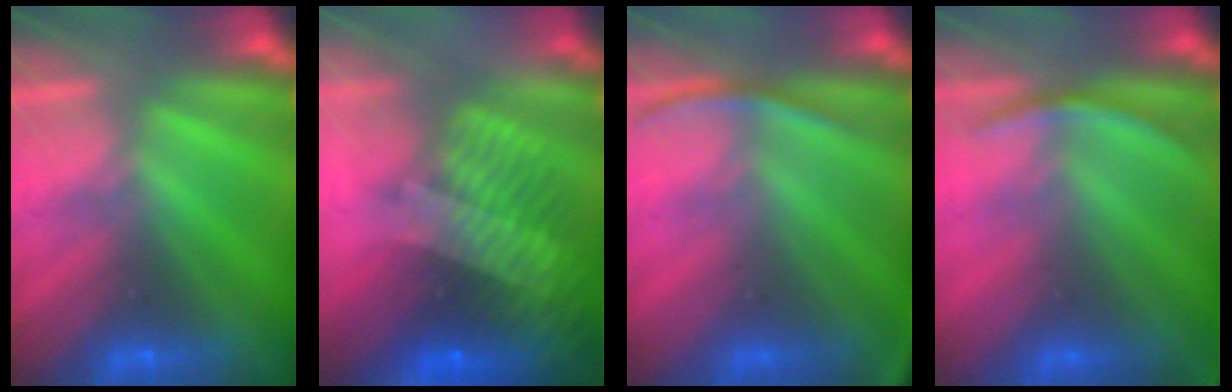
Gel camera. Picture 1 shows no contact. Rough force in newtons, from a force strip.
{"total": 9.6}
{"total": 2.8}
{"total": 2.8}